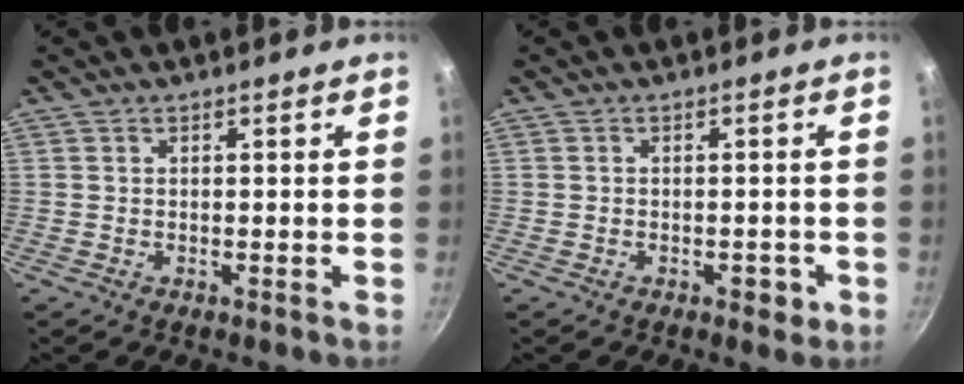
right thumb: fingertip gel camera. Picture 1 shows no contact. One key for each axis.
{"total": 2.4, "fx": -1.1, "fy": 1.4, "fz": 1.6, "tx": -0.011, "ty": 0.006, "tz": -0.012}